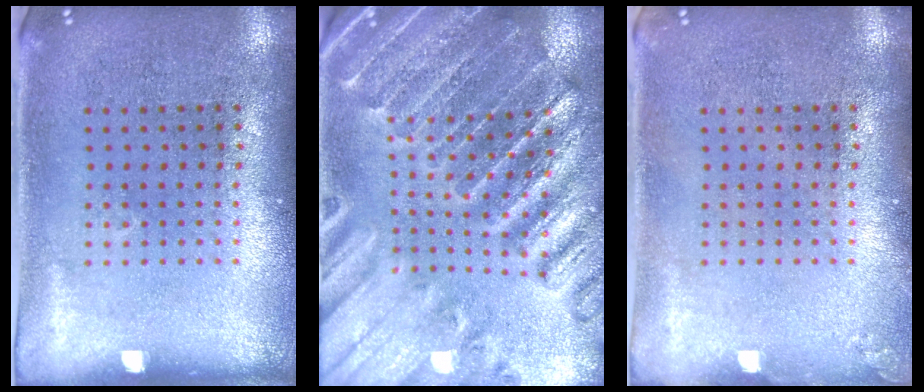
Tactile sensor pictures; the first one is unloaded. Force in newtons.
{"total": 2.8, "press": 2.8, "slide": 0.4}
{"total": 0.6, "press": 0.6, "slide": 0.0}